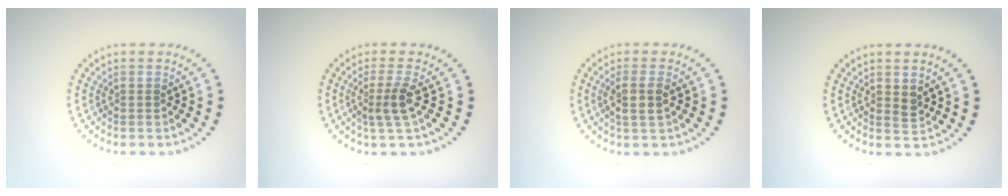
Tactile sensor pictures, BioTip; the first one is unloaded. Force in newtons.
{"total": 2.3, "press": 1.7, "slide": 1.5}
{"total": 2.1, "press": 1.9, "slide": 1.0}
{"total": 1.1, "press": 1.0, "slide": 0.5}